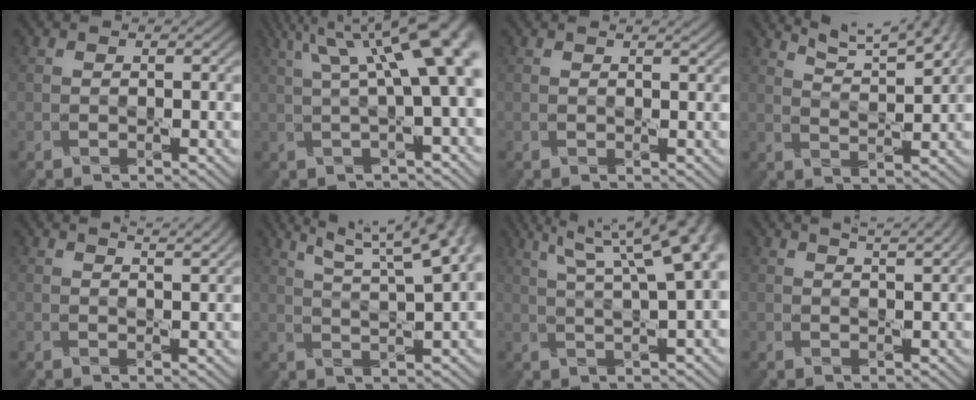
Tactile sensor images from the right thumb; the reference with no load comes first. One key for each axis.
{"total": 14.2, "fx": 4.3, "fy": 4.1, "fz": 12.9, "tx": -0.164, "ty": 0.033, "tz": 0.072}
{"total": 0.9, "fx": 0.8, "fy": 0.1, "fz": 0.3, "tx": -0.007, "ty": -0.005, "tz": 0.005}
{"total": 7.3, "fx": 5.7, "fy": 1.4, "fz": 4.3, "tx": -0.082, "ty": 0.001, "tz": 0.093}
{"total": 3.0, "fx": 2.4, "fy": 0.7, "fz": 1.6, "tx": -0.007, "ty": 0.003, "tz": 0.014}
{"total": 12.4, "fx": 7.1, "fy": 3.2, "fz": 9.7, "tx": -0.136, "ty": 0.033, "tz": 0.089}
{"total": 16.0, "fx": 6.7, "fy": 5.2, "fz": 13.6, "tx": -0.184, "ty": 0.063, "tz": 0.087}
{"total": 3.8, "fx": 2.8, "fy": 0.9, "fz": 2.4, "tx": -0.020, "ty": 0.012, "tz": 0.017}